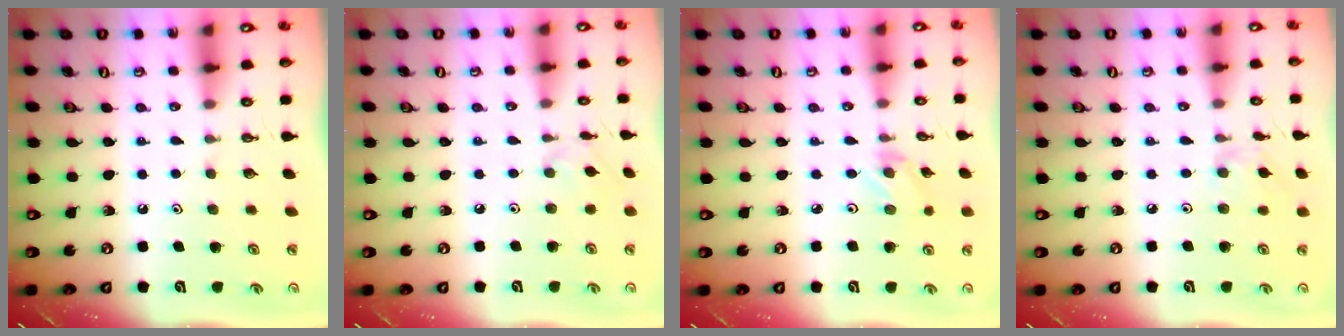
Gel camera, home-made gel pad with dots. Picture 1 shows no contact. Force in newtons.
{"total": 1.5, "press": 1.4, "slide": 0.5}
{"total": 1.6, "press": 1.5, "slide": 0.3}
{"total": 4.0, "press": 3.9, "slide": 0.4}